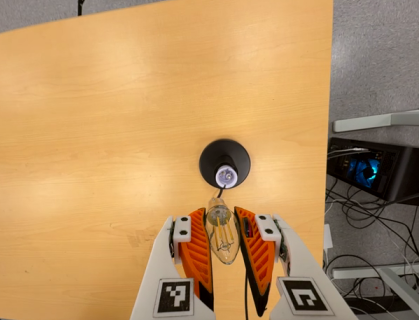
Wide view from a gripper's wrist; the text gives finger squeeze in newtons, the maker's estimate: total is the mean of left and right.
{"total": 23.2, "left": 26.2, "right": 20.2}